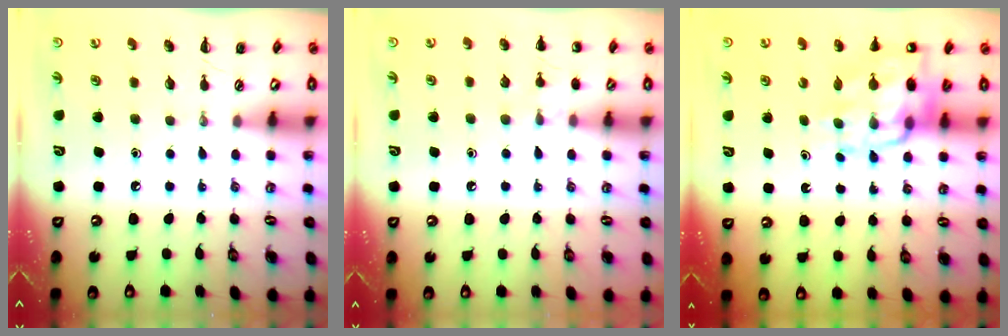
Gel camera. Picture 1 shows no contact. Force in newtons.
{"total": 6.4, "press": 6.0, "slide": 2.1}
{"total": 16.4, "press": 15.9, "slide": 3.9}